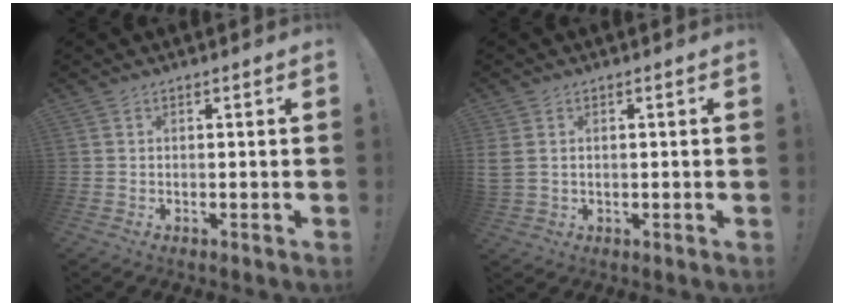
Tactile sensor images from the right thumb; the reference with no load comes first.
{"total": 3.0, "force": [0.9, 2.3, 1.7], "torque": [-0.032, -0.001, 0.016]}